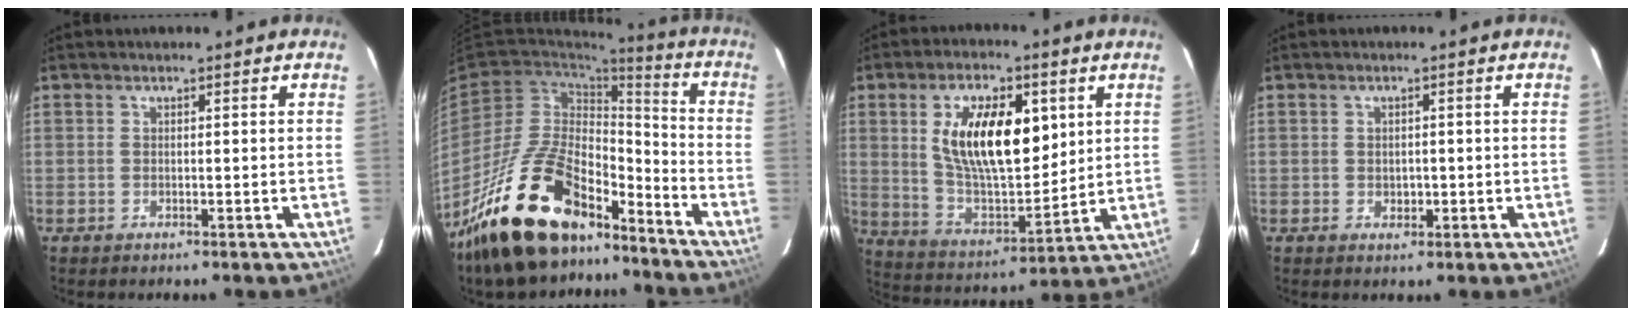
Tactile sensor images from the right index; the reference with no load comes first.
{"total": 24.1, "force": [-17.1, 10.7, 13.2], "torque": [-0.254, 0.012, -0.280]}
{"total": 17.7, "force": [5.2, 8.1, 14.8], "torque": [-0.262, 0.002, 0.103]}
{"total": 1.8, "force": [-0.1, 1.6, 0.9], "torque": [-0.011, 0.002, 0.001]}